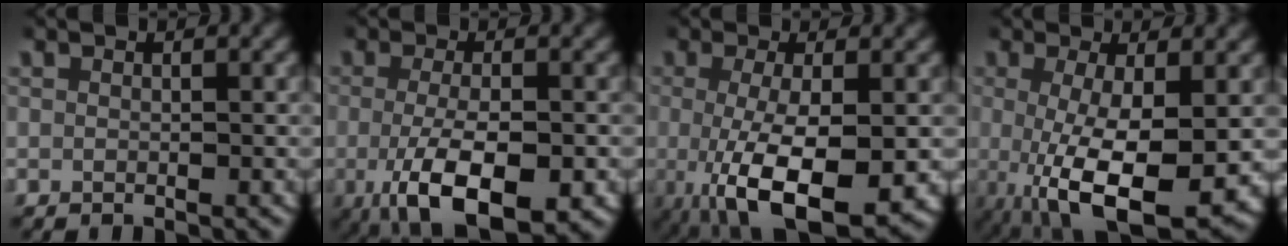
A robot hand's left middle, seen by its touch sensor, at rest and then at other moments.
{"total": 8.7, "force": [-3.4, 3.6, 7.1], "torque": [-0.142, -0.031, -0.034]}
{"total": 9.1, "force": [-2.8, 3.5, 7.9], "torque": [-0.151, -0.039, -0.020]}
{"total": 9.3, "force": [-1.9, 3.3, 8.5], "torque": [-0.153, -0.038, -0.009]}